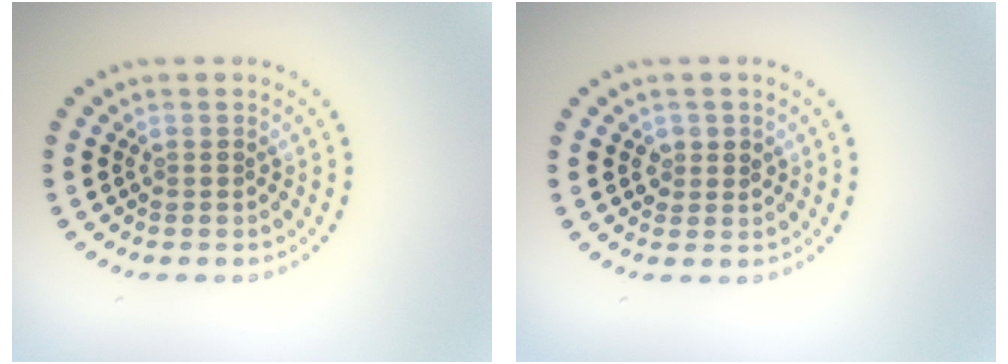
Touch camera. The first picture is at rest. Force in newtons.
{"total": 1.3, "press": 1.3, "slide": 0.3}